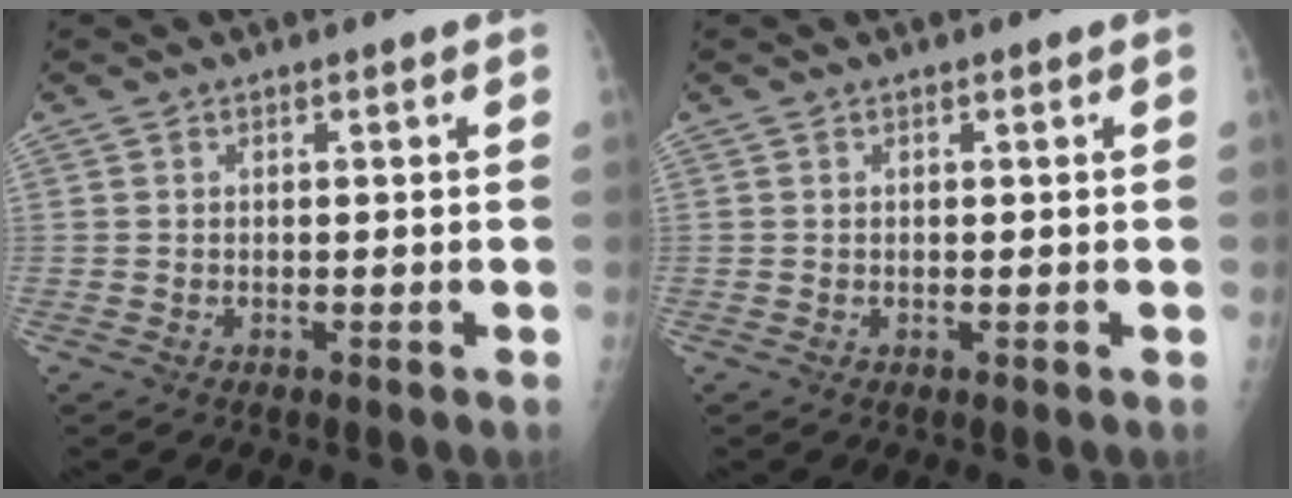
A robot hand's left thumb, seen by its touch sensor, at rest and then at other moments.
{"total": 0.0}